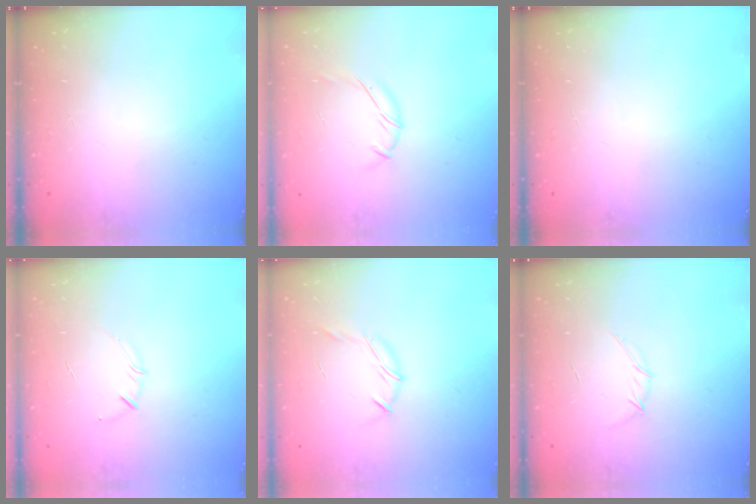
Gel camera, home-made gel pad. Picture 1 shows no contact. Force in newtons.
{"total": 7.7, "press": 7.6, "slide": 0.8}
{"total": 0.0}
{"total": 3.3, "press": 3.2, "slide": 0.6}
{"total": 6.4, "press": 6.3, "slide": 0.9}
{"total": 4.2, "press": 4.2, "slide": 0.8}